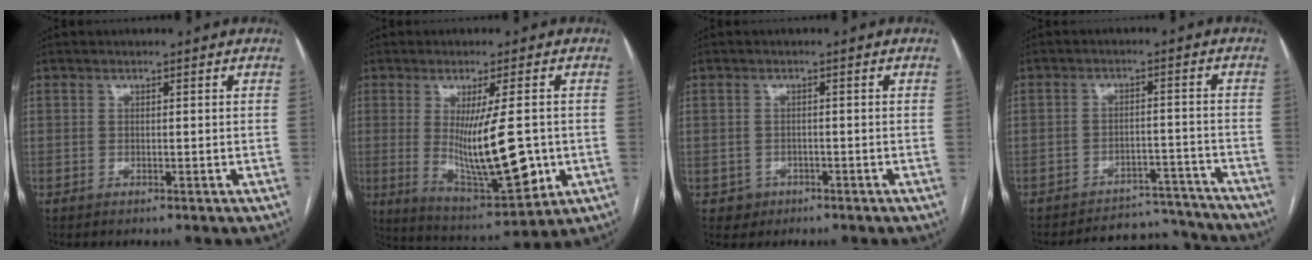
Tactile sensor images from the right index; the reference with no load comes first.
{"total": 13.8, "force": [-1.1, 2.6, 13.5], "torque": [-0.222, -0.033, -0.001]}
{"total": 2.2, "force": [-1.1, 1.9, 0.0], "torque": [0.003, 0.009, -0.014]}
{"total": 10.6, "force": [-10.3, 2.7, -0.6], "torque": [0.027, 0.034, -0.132]}